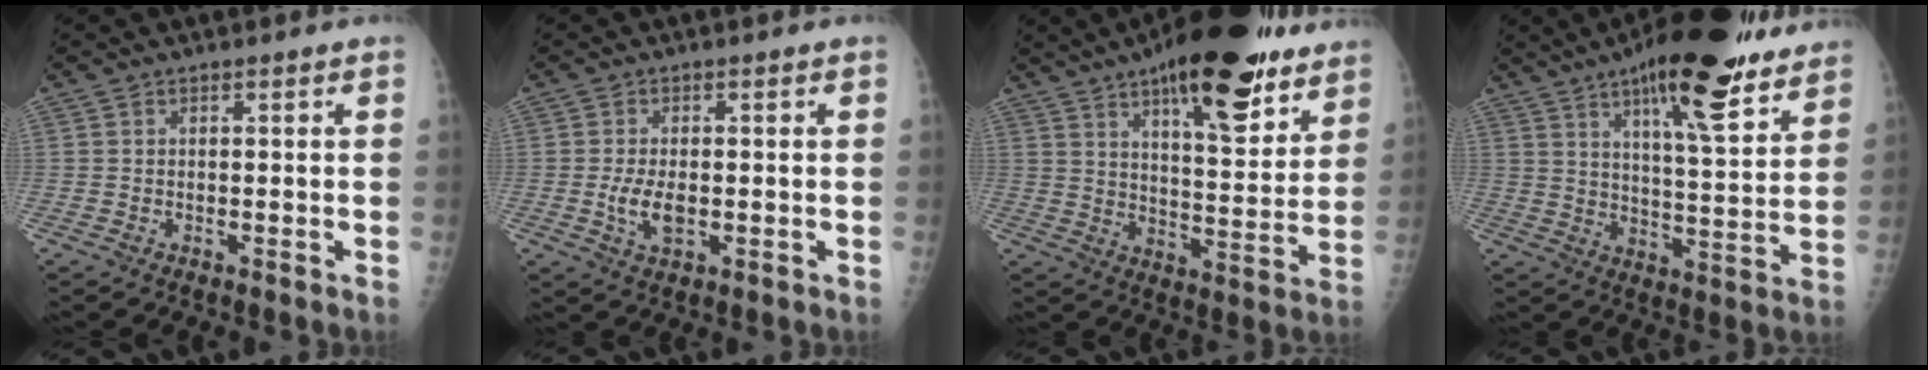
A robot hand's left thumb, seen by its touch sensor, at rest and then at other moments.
{"total": 4.7, "force": [-0.7, 2.4, 4.0], "torque": [-0.078, -0.007, -0.009]}
{"total": 22.9, "force": [14.2, 7.9, 16.1], "torque": [-0.199, -0.055, 0.212]}
{"total": 20.7, "force": [13.6, 5.6, 14.6], "torque": [-0.192, -0.059, 0.206]}